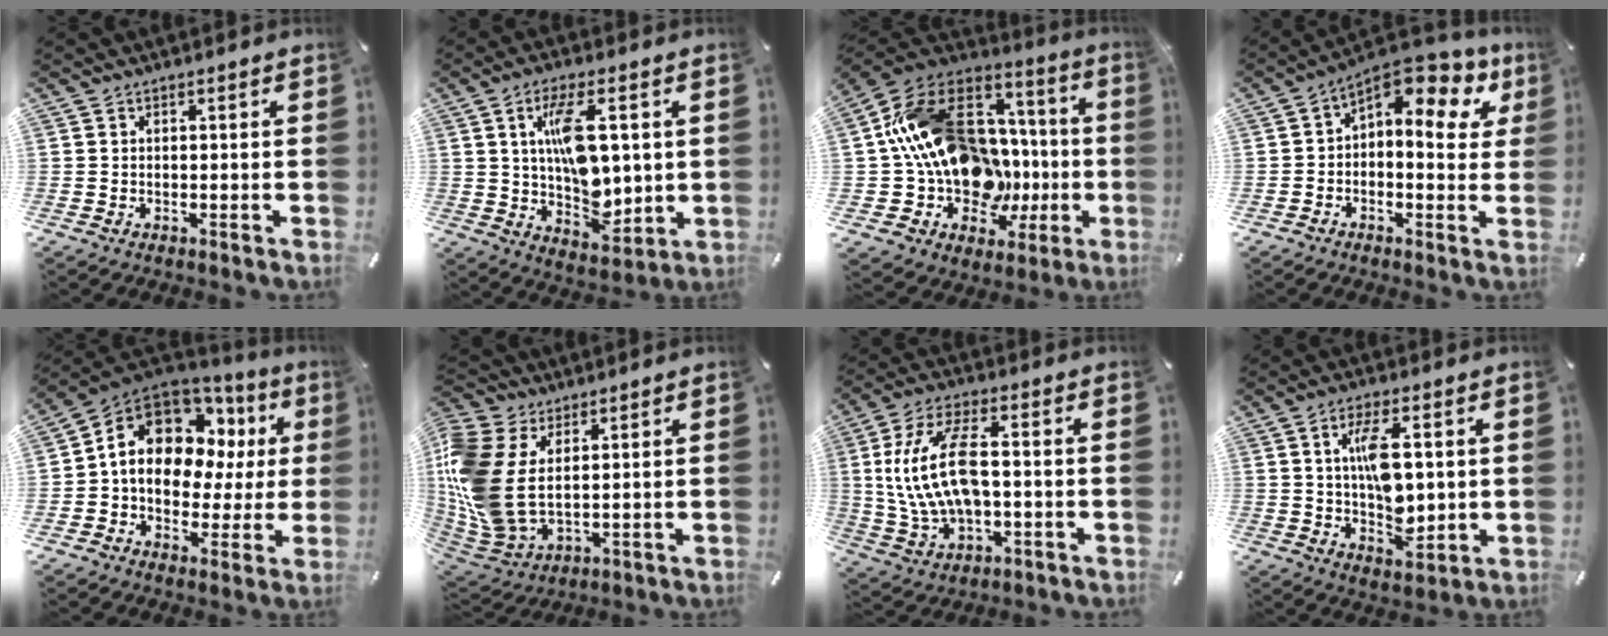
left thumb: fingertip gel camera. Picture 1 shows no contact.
{"total": 12.5, "force": [2.9, 6.5, 10.2], "torque": [-0.168, -0.006, 0.050]}
{"total": 20.9, "force": [0.7, 16.9, 12.4], "torque": [-0.240, -0.033, 0.040]}
{"total": 9.6, "force": [4.6, 4.6, 7.1], "torque": [-0.109, -0.042, 0.077]}
{"total": 13.7, "force": [5.1, 10.0, 7.9], "torque": [-0.141, -0.030, 0.097]}
{"total": 13.5, "force": [2.5, 9.8, 8.8], "torque": [-0.233, -0.030, 0.043]}
{"total": 14.7, "force": [0.6, 7.8, 12.4], "torque": [-0.262, 0.002, 0.012]}
{"total": 10.5, "force": [2.1, 5.3, 8.9], "torque": [-0.168, -0.006, 0.031]}